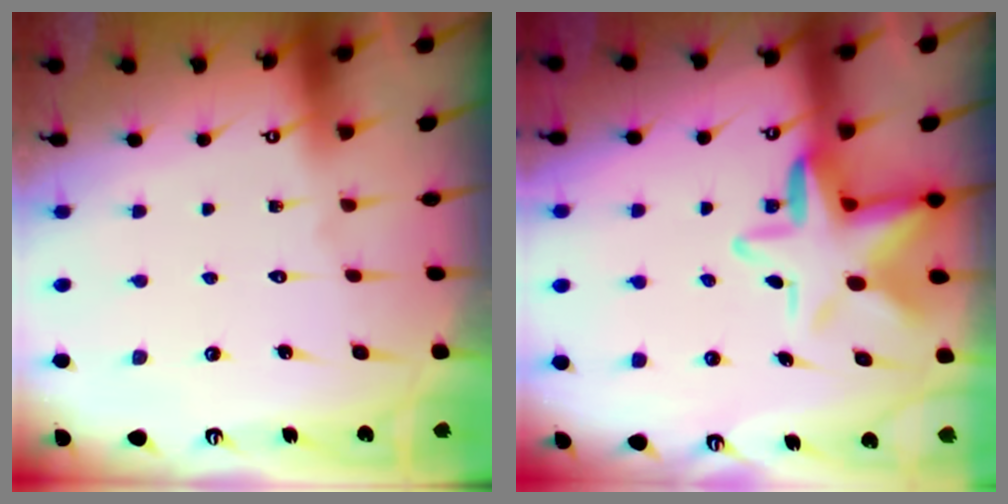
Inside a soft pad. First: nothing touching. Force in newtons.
{"total": 10.7, "press": 10.5, "slide": 2.1}